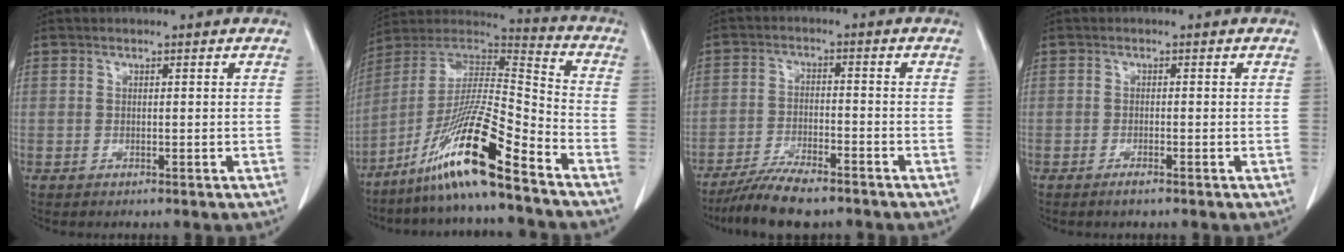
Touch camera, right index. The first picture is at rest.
{"total": 17.2, "force": [-11.5, 0.1, 12.9], "torque": [-0.252, -0.014, -0.212]}
{"total": 8.9, "force": [-7.4, 1.7, 4.7], "torque": [-0.079, -0.022, -0.127]}
{"total": 1.2, "force": [-1.0, 0.0, 0.7], "torque": [-0.015, -0.001, -0.016]}